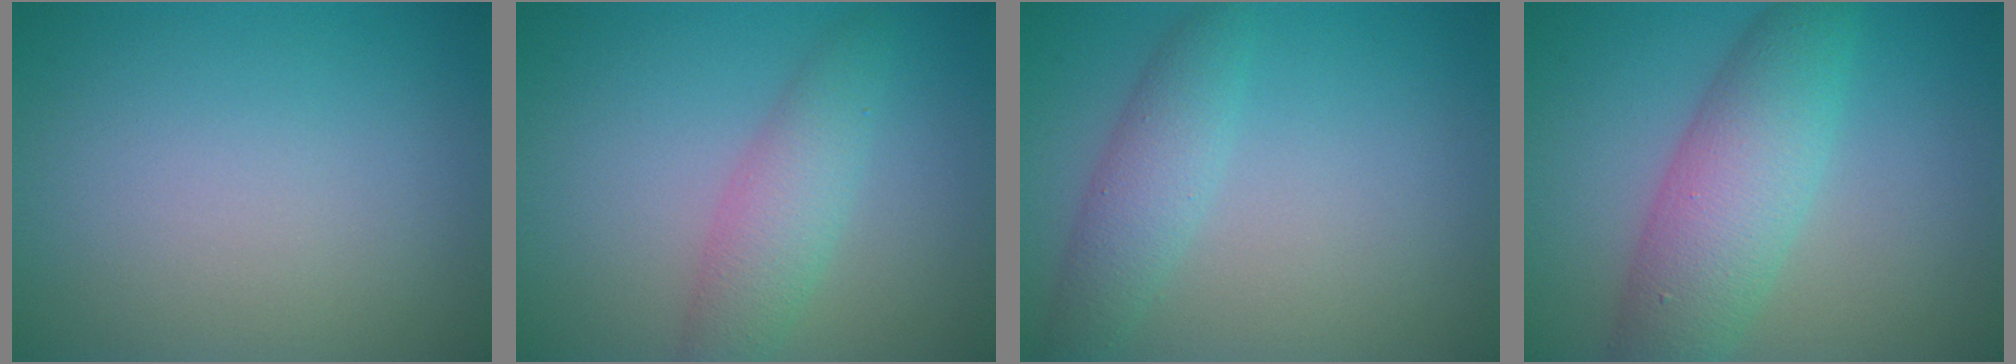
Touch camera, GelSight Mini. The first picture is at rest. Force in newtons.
{"total": 3.5, "press": 3.5, "slide": 0.1}
{"total": 2.9, "press": 2.9, "slide": 0.2}
{"total": 6.3, "press": 6.2, "slide": 0.1}